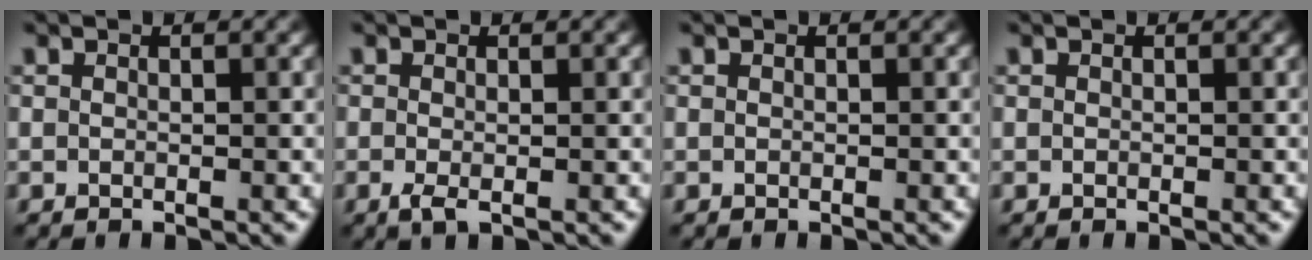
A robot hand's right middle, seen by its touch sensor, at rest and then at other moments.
{"total": 1.2, "force": [-0.4, 0.3, 1.1], "torque": [-0.024, -0.008, -0.009]}
{"total": 0.0}
{"total": 0.0}